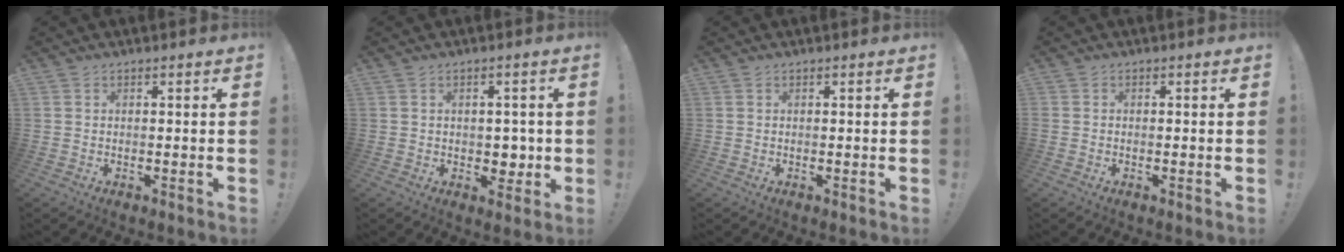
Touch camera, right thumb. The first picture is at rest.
{"total": 4.7, "force": [0.1, 4.1, 2.2], "torque": [-0.014, -0.002, 0.001]}
{"total": 0.0}
{"total": 0.8, "force": [-0.6, 0.5, 0.2], "torque": [-0.004, 0.003, -0.011]}